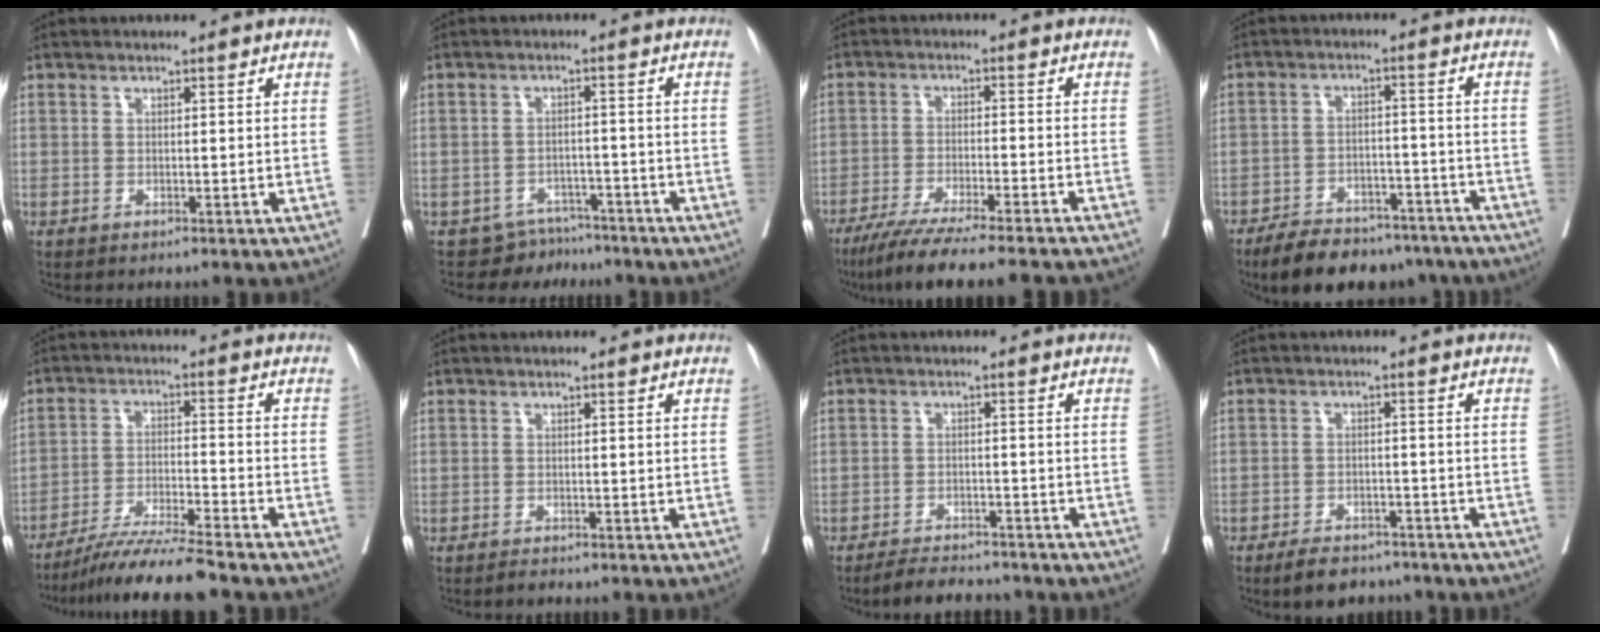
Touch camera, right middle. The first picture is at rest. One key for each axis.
{"total": 4.9, "fx": -4.2, "fy": 2.3, "fz": -1.1, "tx": 0.023, "ty": 0.025, "tz": -0.062}
{"total": 14.9, "fx": -12.9, "fy": -0.5, "fz": 7.5, "tx": -0.103, "ty": -0.040, "tz": -0.199}
{"total": 13.9, "fx": -11.4, "fy": 5.9, "fz": 5.4, "tx": -0.072, "ty": 0.012, "tz": -0.160}
{"total": 9.2, "fx": -7.9, "fy": -1.4, "fz": 4.4, "tx": -0.076, "ty": -0.027, "tz": -0.144}
{"total": 0.6, "fx": -0.6, "fy": 0.1, "fz": 0.1, "tx": -0.006, "ty": -0.003, "tz": -0.011}
{"total": 4.7, "fx": -4.2, "fy": 1.7, "fz": 1.0, "tx": -0.021, "ty": -0.006, "tz": -0.069}
{"total": 5.9, "fx": -4.8, "fy": 2.5, "fz": 2.2, "tx": -0.040, "ty": -0.002, "tz": -0.073}